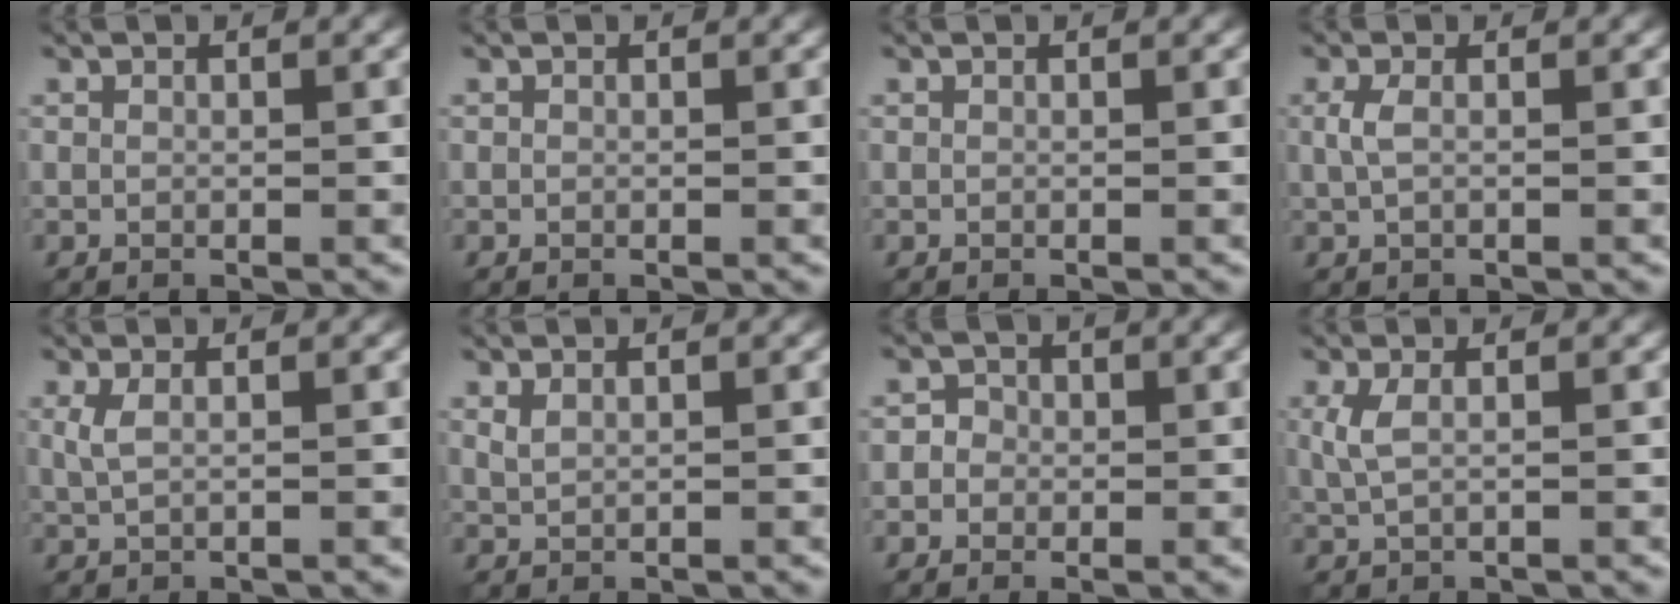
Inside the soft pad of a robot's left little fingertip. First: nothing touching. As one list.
[{"total": 0.0}, {"total": 0.0}, {"total": 1.6, "force": [0.1, 0.6, 1.4], "torque": [-0.036, 0.003, 0.002]}, {"total": 1.5, "force": [0.5, 0.5, 1.3], "torque": [-0.029, 0.003, 0.010]}, {"total": 0.8, "force": [0.6, 0.2, 0.5], "torque": [-0.016, 0.001, 0.015]}, {"total": 1.9, "force": [-0.2, 1.9, 0.4], "torque": [0.011, 0.005, -0.018]}, {"total": 1.8, "force": [0.4, 0.5, 1.7], "torque": [-0.040, 0.004, 0.010]}]